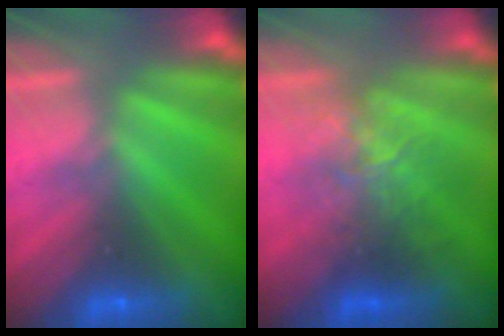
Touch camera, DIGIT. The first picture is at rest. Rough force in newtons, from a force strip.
{"total": 2.6}